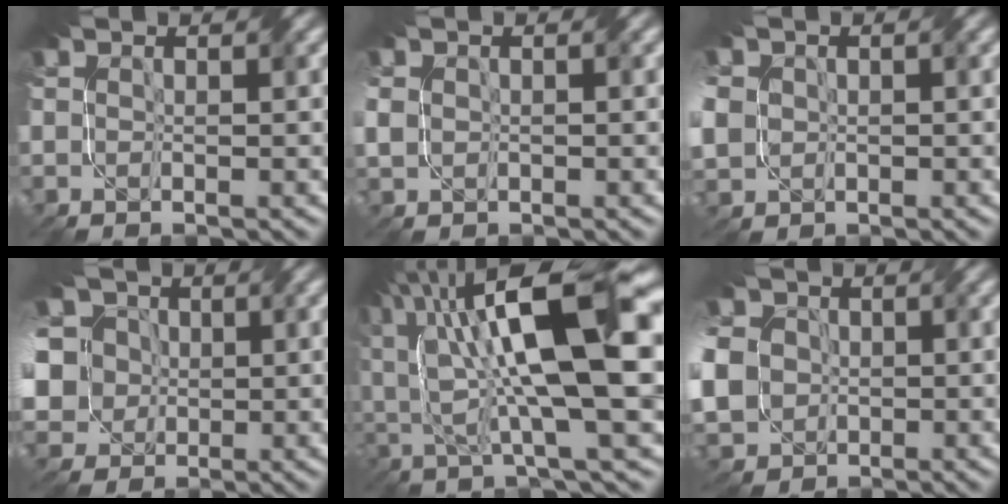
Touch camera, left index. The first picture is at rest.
{"total": 1.3, "force": [0.3, 1.1, 0.6], "torque": [-0.015, 0.006, 0.006]}
{"total": 5.0, "force": [0.3, 4.4, 2.4], "torque": [-0.081, 0.012, 0.000]}
{"total": 11.6, "force": [3.1, 9.6, 5.8], "torque": [-0.134, 0.031, 0.007]}
{"total": 14.7, "force": [4.5, 3.7, 13.5], "torque": [-0.238, 0.021, 0.074]}
{"total": 10.2, "force": [-0.6, 8.9, 5.0], "torque": [-0.130, -0.005, -0.043]}